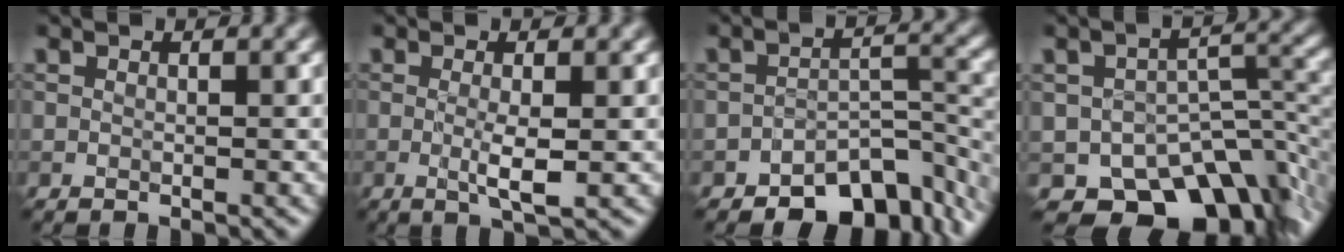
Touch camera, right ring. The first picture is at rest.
{"total": 2.6, "force": [-0.2, 0.4, 2.6], "torque": [-0.049, -0.007, -0.003]}
{"total": 8.0, "force": [-5.6, 3.8, 4.2], "torque": [-0.039, -0.009, -0.091]}
{"total": 9.7, "force": [-6.2, 5.6, 5.0], "torque": [-0.054, -0.021, -0.088]}